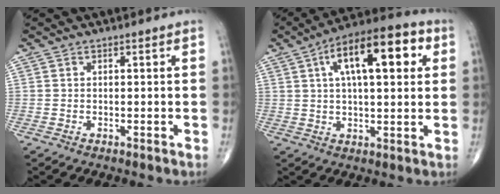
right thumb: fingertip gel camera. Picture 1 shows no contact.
{"total": 17.0, "force": [5.4, 6.9, 14.6], "torque": [-0.205, 0.018, 0.074]}